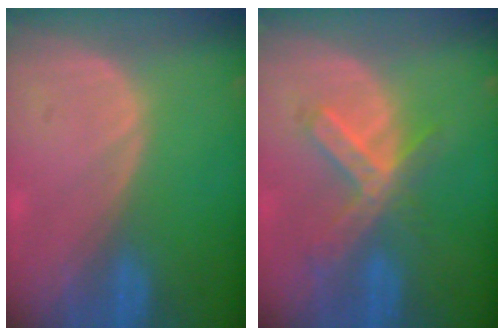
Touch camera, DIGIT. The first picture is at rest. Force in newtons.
{"total": 6.6, "press": 5.8, "slide": 3.1}